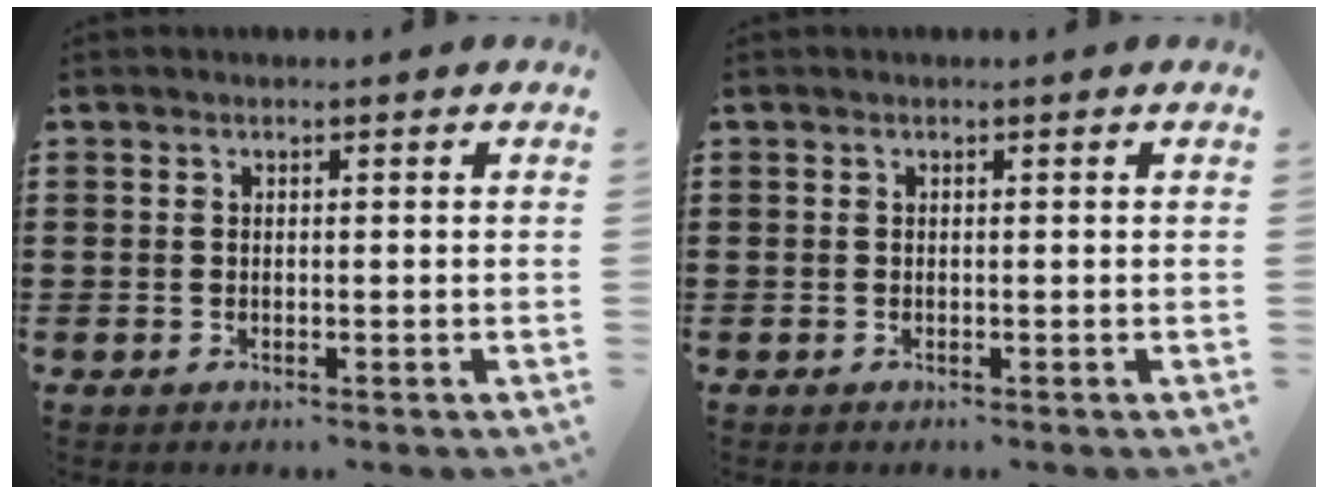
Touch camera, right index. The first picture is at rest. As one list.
[{"total": 0.0}]